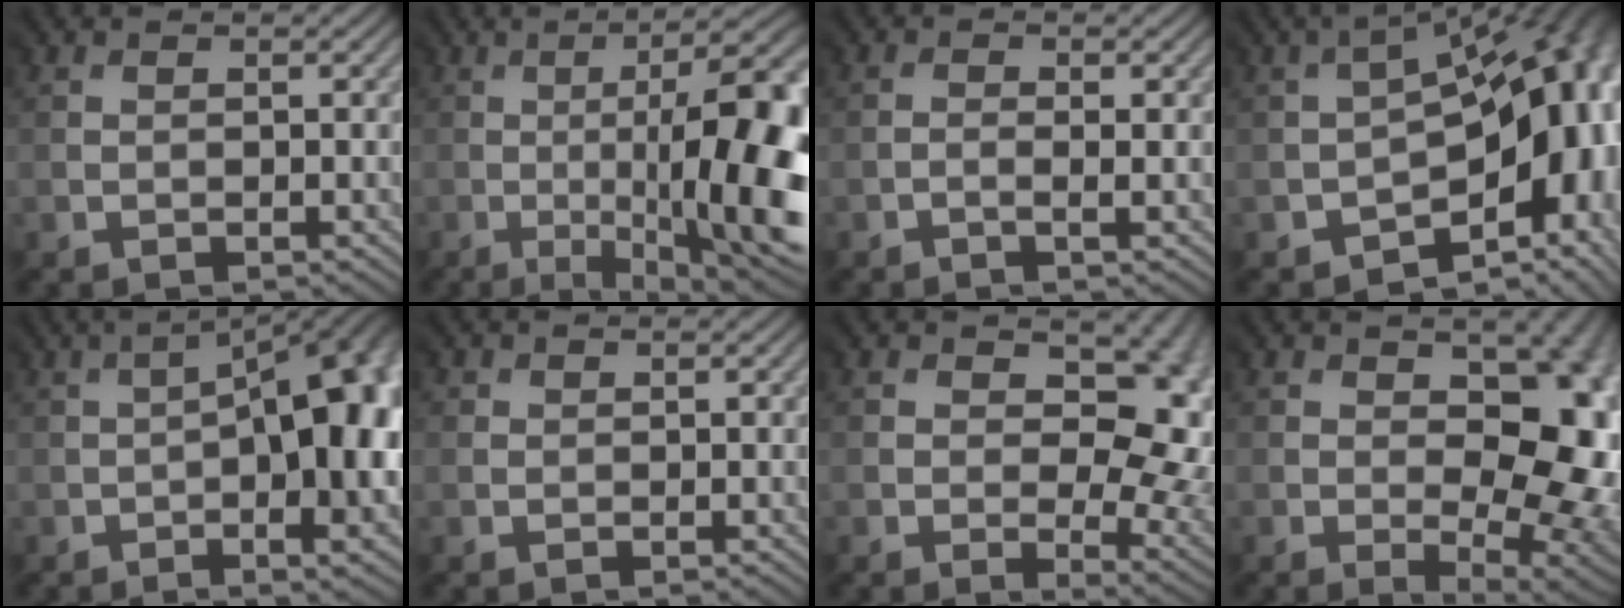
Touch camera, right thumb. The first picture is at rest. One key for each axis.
{"total": 17.8, "fx": -3.3, "fy": 4.9, "fz": 16.8, "tx": -0.201, "ty": -0.007, "tz": -0.039}
{"total": 0.8, "fx": -0.5, "fy": 0.0, "fz": 0.6, "tx": -0.013, "ty": 0.001, "tz": -0.012}
{"total": 13.7, "fx": -3.5, "fy": 7.2, "fz": 11.1, "tx": -0.134, "ty": -0.017, "tz": -0.040}
{"total": 16.3, "fx": -2.2, "fy": 6.4, "fz": 14.8, "tx": -0.180, "ty": -0.011, "tz": -0.021}
{"total": 0.8, "fx": 0.3, "fy": 0.7, "fz": 0.1, "tx": 0.001, "ty": 0.000, "tz": 0.004}
{"total": 13.6, "fx": 1.4, "fy": 8.4, "fz": 10.7, "tx": -0.134, "ty": -0.007, "tz": 0.047}
{"total": 13.8, "fx": -0.1, "fy": 7.9, "fz": 11.4, "tx": -0.126, "ty": -0.011, "tz": 0.012}